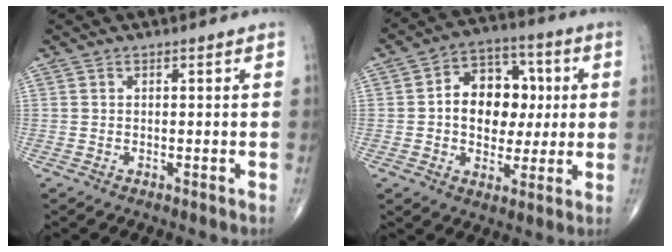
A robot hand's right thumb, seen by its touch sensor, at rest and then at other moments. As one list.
[{"total": 13.7, "force": [1.0, 10.0, 9.2], "torque": [-0.092, 0.021, 0.013]}]